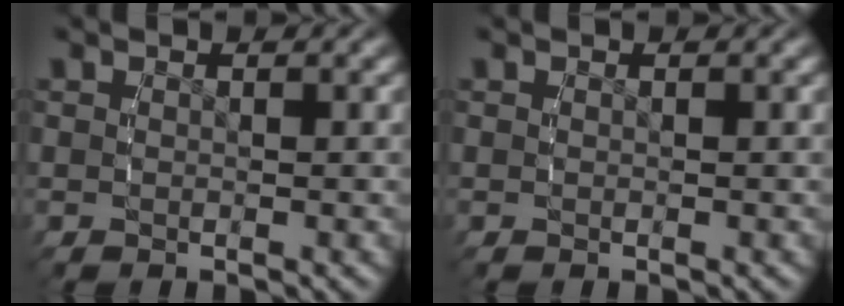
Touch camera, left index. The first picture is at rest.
{"total": 0.0}